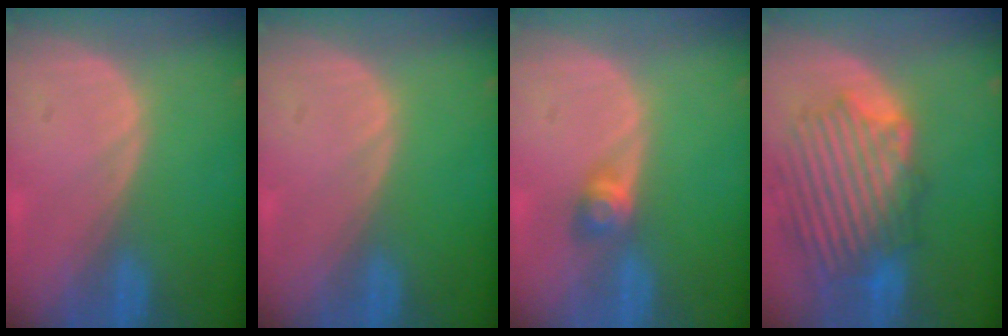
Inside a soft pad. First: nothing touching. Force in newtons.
{"total": 0.0}
{"total": 3.0, "press": 2.6, "slide": 1.5}
{"total": 9.9, "press": 9.8, "slide": 1.6}